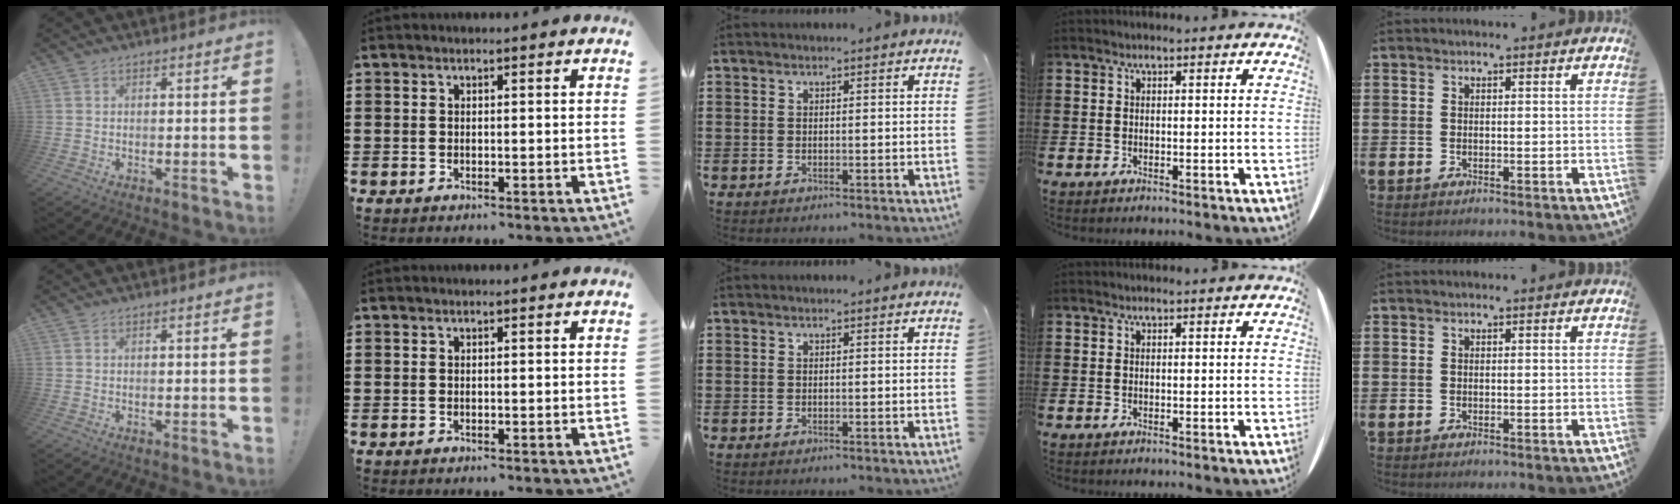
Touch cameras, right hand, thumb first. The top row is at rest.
{}